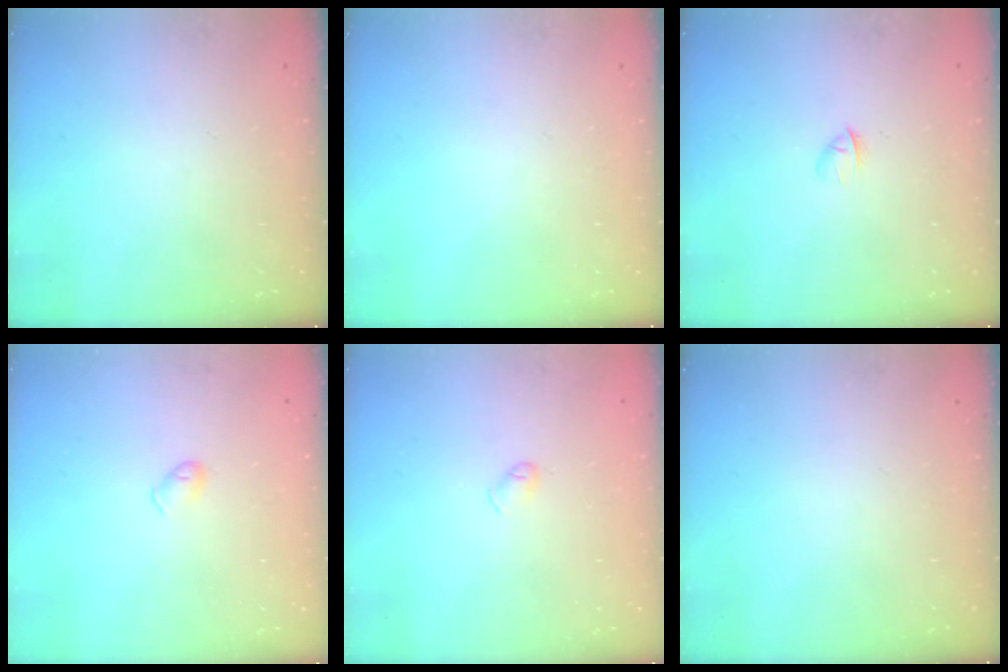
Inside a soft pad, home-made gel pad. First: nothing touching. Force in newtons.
{"total": 0.0}
{"total": 1.7, "press": 1.6, "slide": 0.5}
{"total": 3.5, "press": 3.4, "slide": 0.6}
{"total": 3.5, "press": 3.5, "slide": 0.6}
{"total": 0.0}